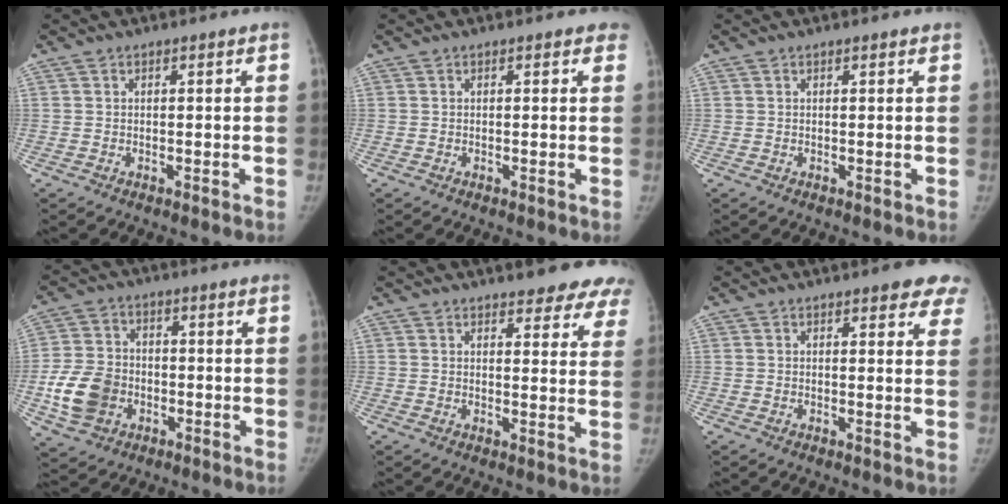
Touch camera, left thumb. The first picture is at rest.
{"total": 1.2, "force": [0.9, 0.7, 0.5], "torque": [0.009, -0.002, -0.001]}
{"total": 0.7, "force": [0.5, 0.1, 0.4], "torque": [-0.005, 0.001, 0.007]}
{"total": 10.7, "force": [-2.9, 8.5, 5.8], "torque": [-0.097, 0.014, -0.054]}
{"total": 12.6, "force": [10.4, 4.2, 5.8], "torque": [-0.019, -0.043, 0.105]}
{"total": 7.9, "force": [5.5, 2.8, 4.9], "torque": [-0.023, -0.016, 0.052]}